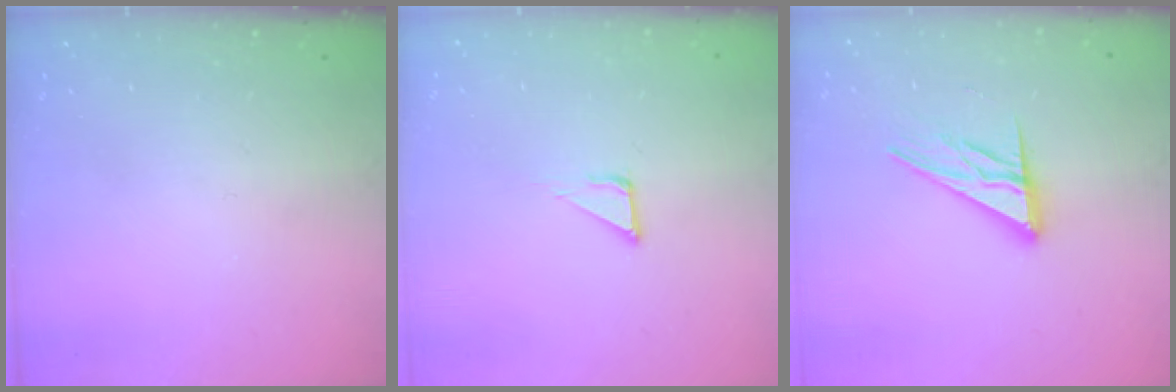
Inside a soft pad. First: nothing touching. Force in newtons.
{"total": 3.5, "press": 3.5, "slide": 0.2}
{"total": 12.6, "press": 12.5, "slide": 1.1}